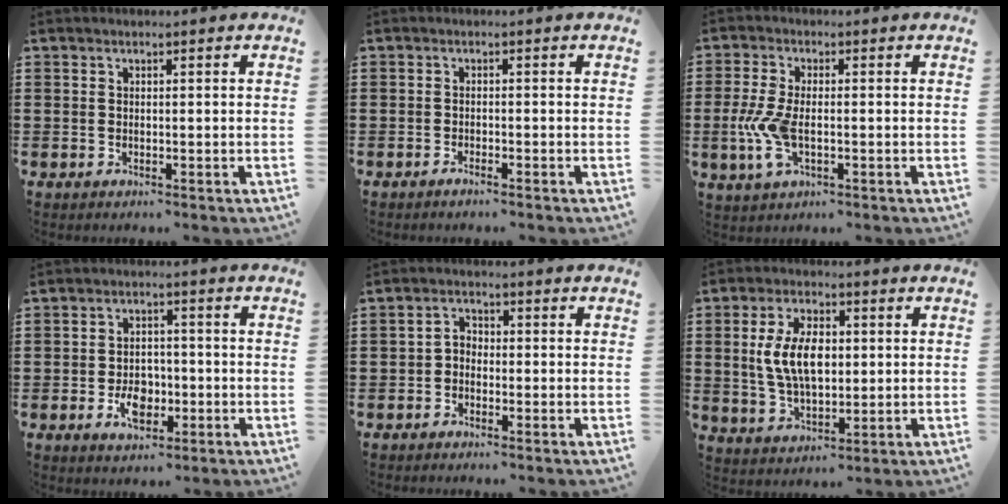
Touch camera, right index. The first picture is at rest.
{"total": 0.9, "force": [-0.9, -0.1, 0.1], "torque": [-0.003, -0.001, -0.018]}
{"total": 6.2, "force": [-1.2, 2.6, 5.4], "torque": [-0.136, -0.011, -0.028]}
{"total": 4.9, "force": [-1.6, 3.2, 3.3], "torque": [-0.051, -0.001, -0.032]}
{"total": 1.8, "force": [-1.3, 1.0, 0.7], "torque": [-0.017, 0.008, -0.029]}
{"total": 8.8, "force": [0.8, 4.7, 7.3], "torque": [-0.155, 0.006, 0.007]}